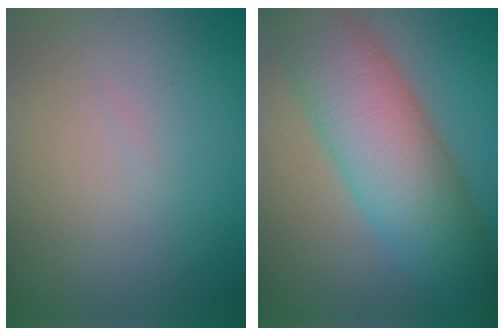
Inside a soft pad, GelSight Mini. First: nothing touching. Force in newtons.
{"total": 9.9, "press": 9.9, "slide": 0.2}